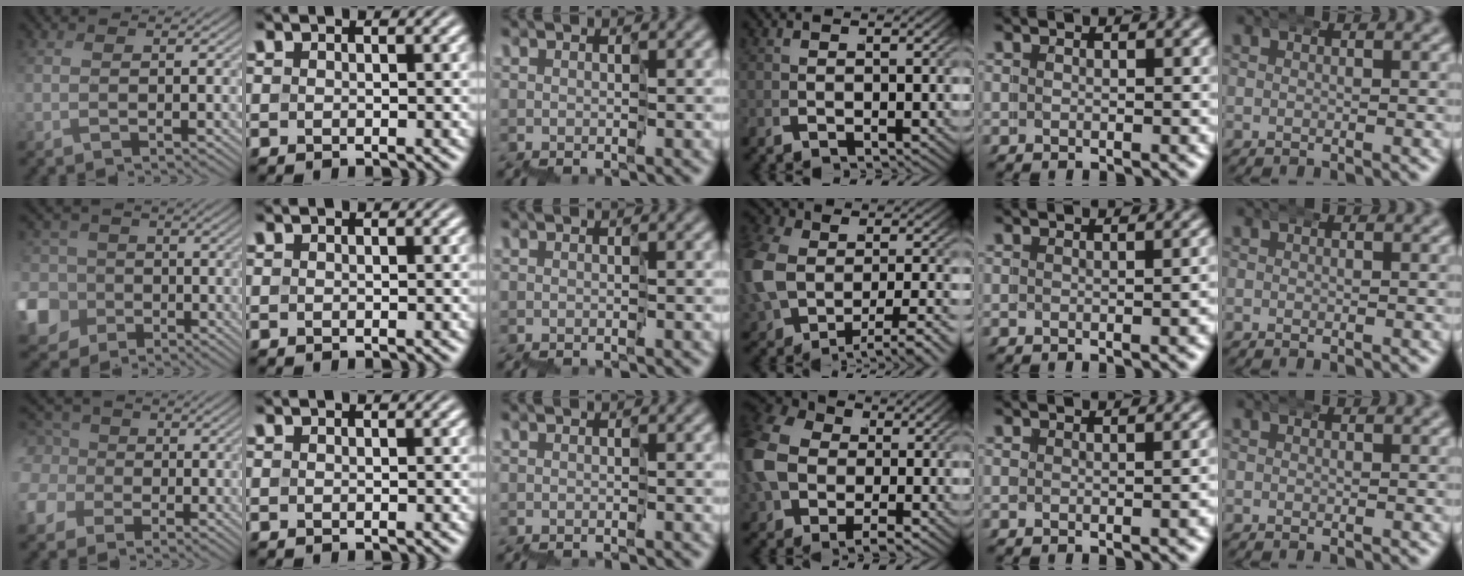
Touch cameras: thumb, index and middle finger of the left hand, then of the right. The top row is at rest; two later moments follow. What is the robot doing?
{"motion": "wrap", "object": "belt"}